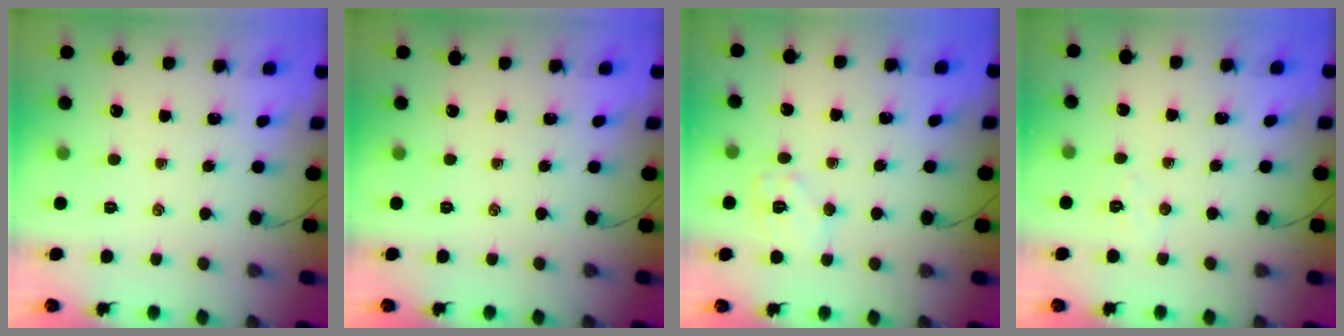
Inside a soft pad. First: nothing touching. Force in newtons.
{"total": 0.0}
{"total": 8.0, "press": 8.0, "slide": 0.4}
{"total": 3.9, "press": 3.8, "slide": 0.8}